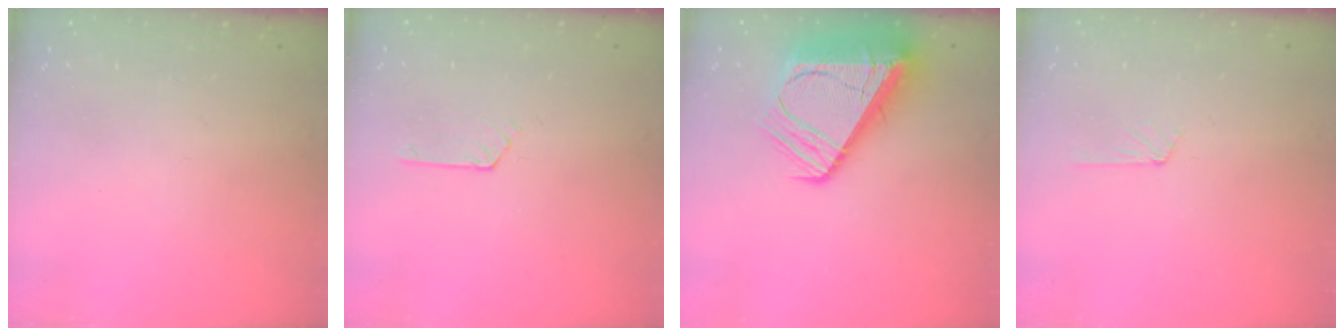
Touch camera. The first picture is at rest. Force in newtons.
{"total": 2.1, "press": 2.0, "slide": 0.3}
{"total": 16.1, "press": 16.0, "slide": 1.9}
{"total": 3.0, "press": 3.0, "slide": 0.3}